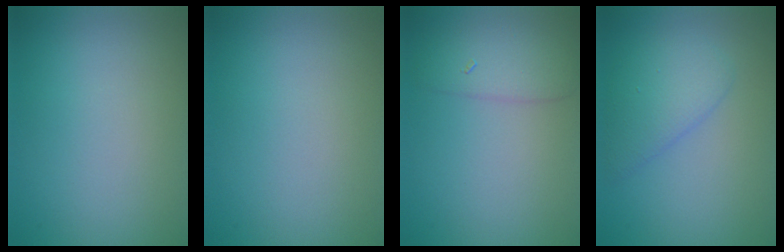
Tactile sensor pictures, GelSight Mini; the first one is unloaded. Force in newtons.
{"total": 0.0}
{"total": 2.7, "press": 2.7, "slide": 0.1}
{"total": 3.0, "press": 3.0, "slide": 0.2}